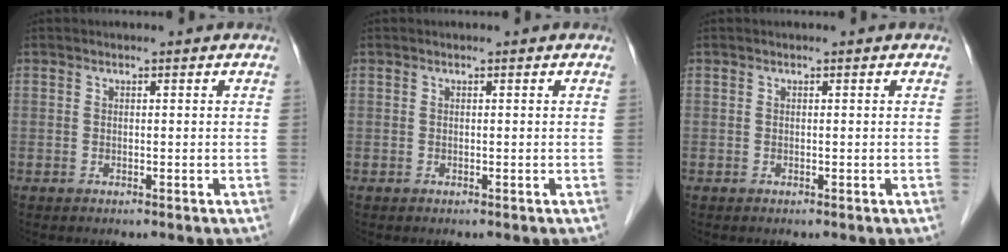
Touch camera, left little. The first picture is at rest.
{"total": 0.0}
{"total": 0.0}